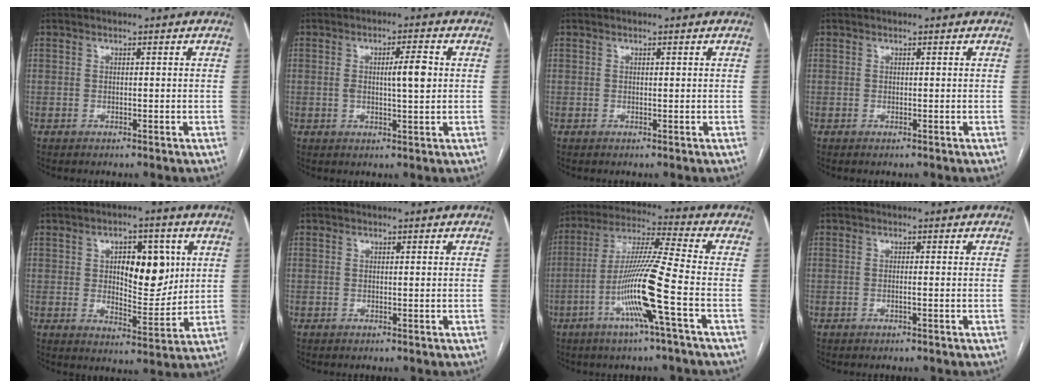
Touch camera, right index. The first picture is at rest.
{"total": 4.9, "force": [0.7, 0.7, 4.8], "torque": [-0.078, 0.006, 0.011]}
{"total": 0.0}
{"total": 0.0}
{"total": 10.3, "force": [2.6, 4.5, 8.9], "torque": [-0.125, 0.009, 0.046]}
{"total": 0.0}
{"total": 13.5, "force": [-4.7, -1.4, 12.5], "torque": [-0.247, -0.004, -0.094]}
{"total": 0.7, "force": [-0.3, -0.1, 0.6], "torque": [-0.012, 0.002, -0.002]}